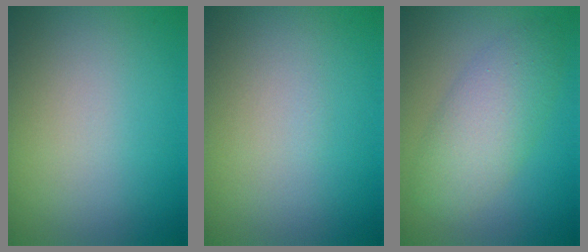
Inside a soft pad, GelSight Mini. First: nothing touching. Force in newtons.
{"total": 0.0}
{"total": 4.8, "press": 4.8, "slide": 0.1}